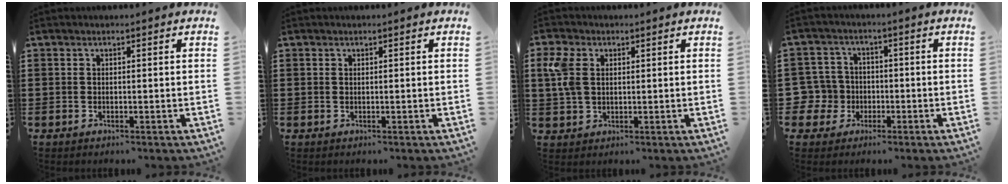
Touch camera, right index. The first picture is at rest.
{"total": 0.0}
{"total": 4.7, "force": [1.6, 3.1, 3.2], "torque": [-0.088, 0.006, 0.024]}
{"total": 5.6, "force": [-1.3, 5.3, 0.9], "torque": [-0.060, 0.005, -0.029]}